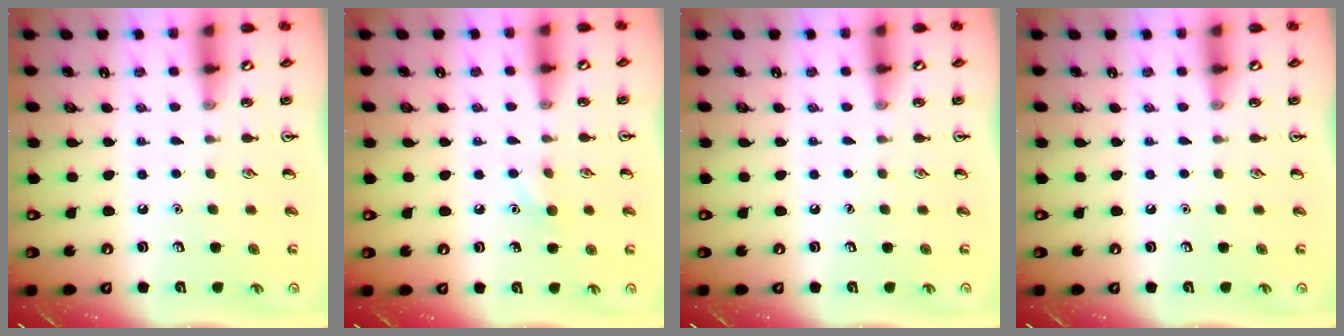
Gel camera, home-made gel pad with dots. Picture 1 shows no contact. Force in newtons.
{"total": 5.7, "press": 5.4, "slide": 1.7}
{"total": 0.0}
{"total": 0.0}